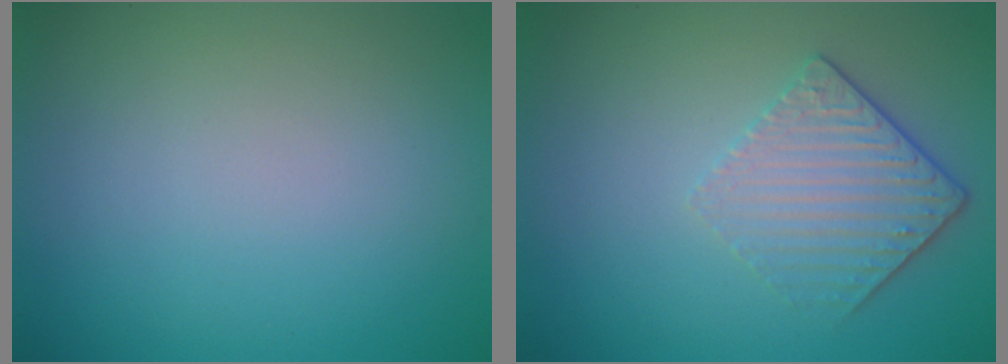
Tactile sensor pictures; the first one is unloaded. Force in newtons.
{"total": 3.6, "press": 2.6, "slide": 2.6}